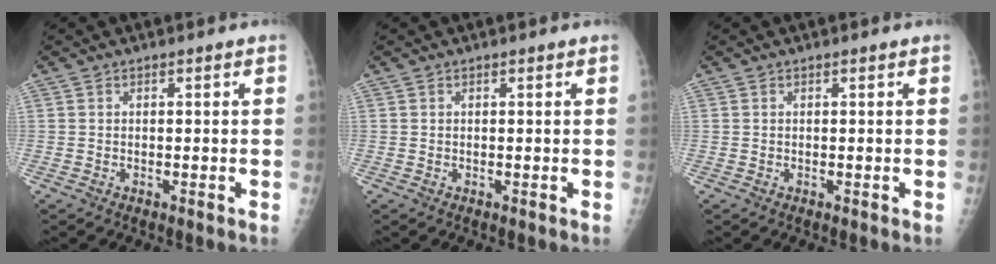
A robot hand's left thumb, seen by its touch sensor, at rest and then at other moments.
{"total": 0.0}
{"total": 0.0}